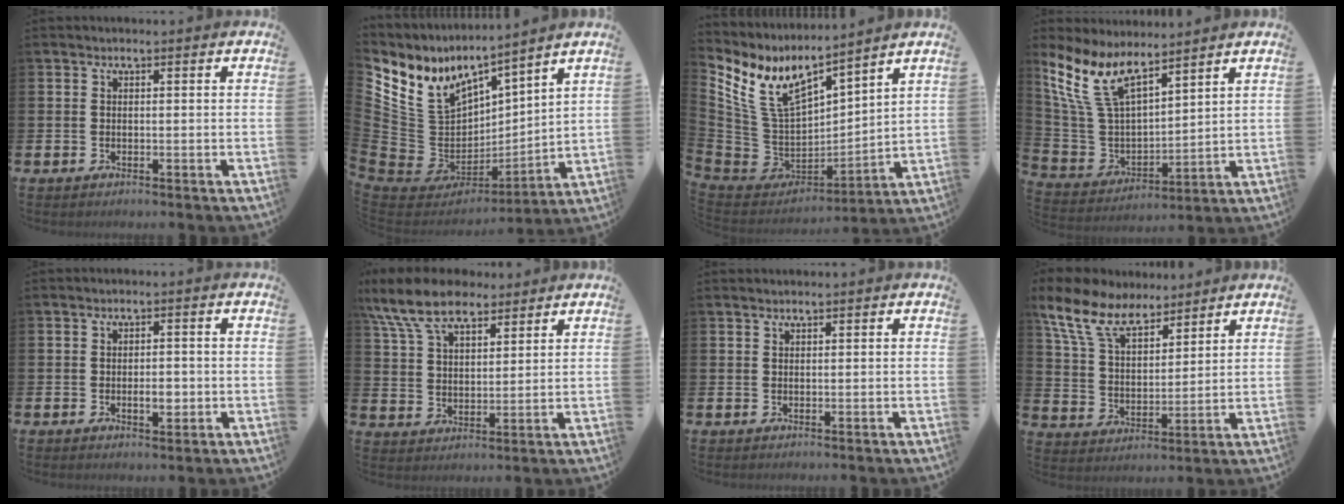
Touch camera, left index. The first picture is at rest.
{"total": 7.6, "force": [6.0, 4.6, 0.5], "torque": [-0.074, -0.068, 0.112]}
{"total": 10.3, "force": [7.9, 4.4, 4.9], "torque": [-0.138, -0.048, 0.146]}
{"total": 10.2, "force": [7.8, 4.1, 5.0], "torque": [-0.137, -0.038, 0.147]}
{"total": 2.1, "force": [-0.4, 1.2, 1.7], "torque": [-0.012, -0.007, -0.012]}
{"total": 10.0, "force": [8.3, 4.0, 4.0], "torque": [-0.103, -0.023, 0.154]}
{"total": 0.9, "force": [0.9, 0.1, 0.0], "torque": [0.012, -0.004, 0.014]}
{"total": 9.6, "force": [8.0, 4.1, 3.4], "torque": [-0.108, -0.034, 0.149]}